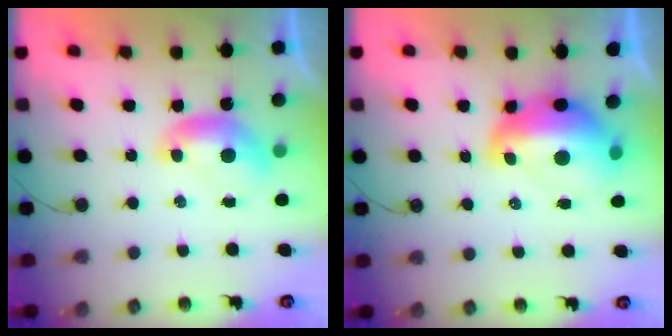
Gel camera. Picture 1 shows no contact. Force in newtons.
{"total": 7.5, "press": 7.4, "slide": 1.2}